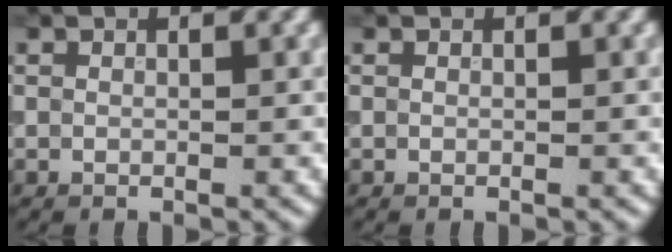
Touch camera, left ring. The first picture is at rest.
{"total": 0.0}